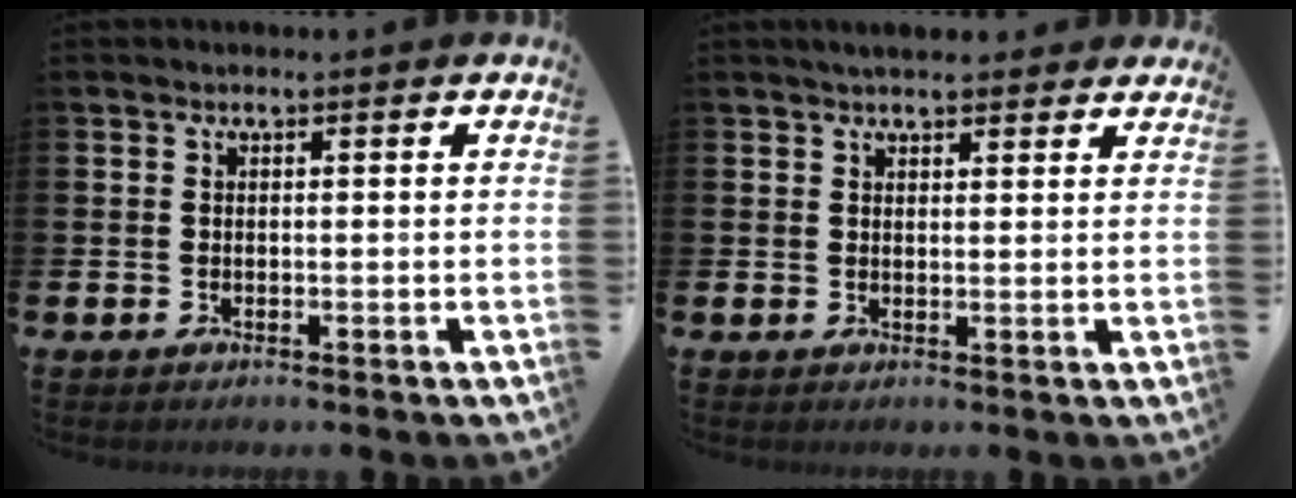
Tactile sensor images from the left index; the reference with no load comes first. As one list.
[{"total": 3.2, "force": [3.0, 0.8, 0.7], "torque": [-0.010, -0.010, 0.053]}]